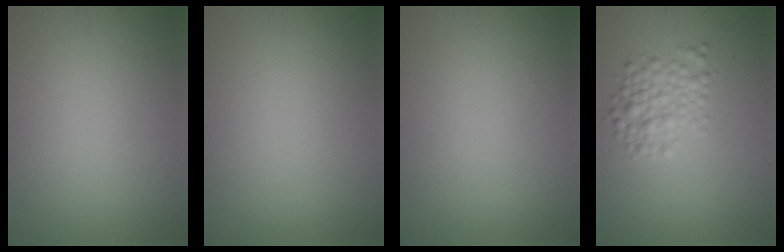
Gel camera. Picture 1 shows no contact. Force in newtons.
{"total": 0.0}
{"total": 0.0}
{"total": 3.1, "press": 3.1, "slide": 0.1}